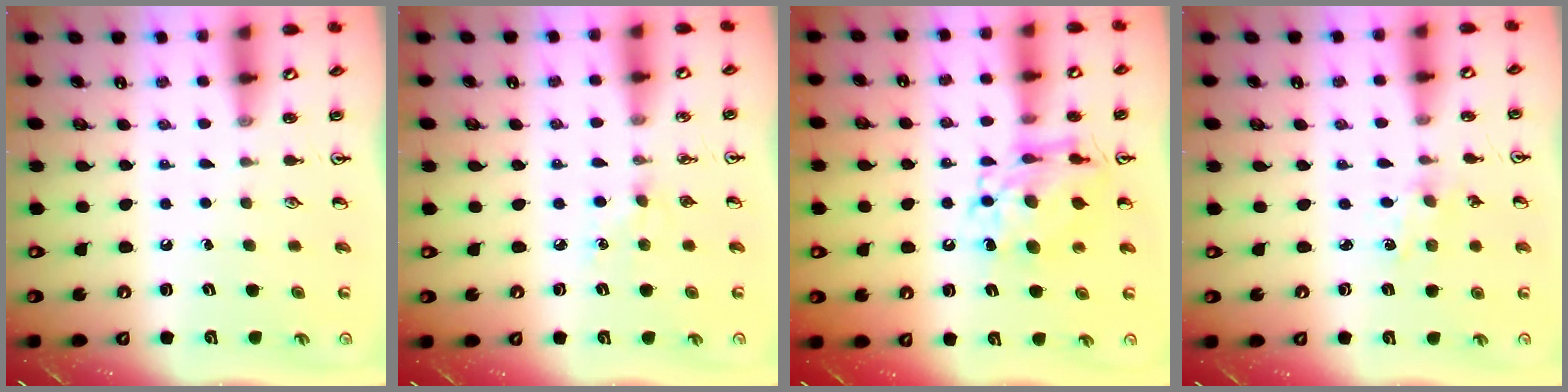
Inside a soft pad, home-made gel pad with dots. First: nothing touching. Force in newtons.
{"total": 4.1, "press": 4.0, "slide": 0.6}
{"total": 11.7, "press": 11.6, "slide": 1.2}
{"total": 0.7, "press": 0.7, "slide": 0.2}